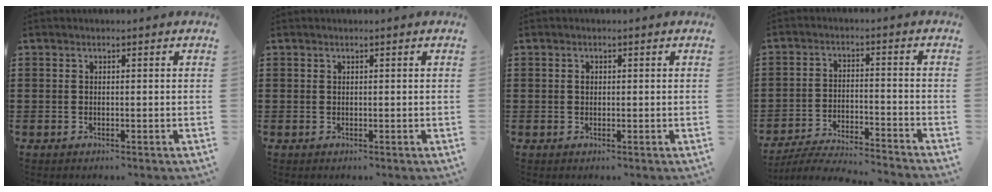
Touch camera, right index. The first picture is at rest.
{"total": 0.0}
{"total": 0.8, "force": [0.1, 0.6, 0.5], "torque": [-0.011, 0.001, 0.003]}
{"total": 5.3, "force": [-5.2, -0.1, 1.1], "torque": [-0.033, -0.007, -0.108]}